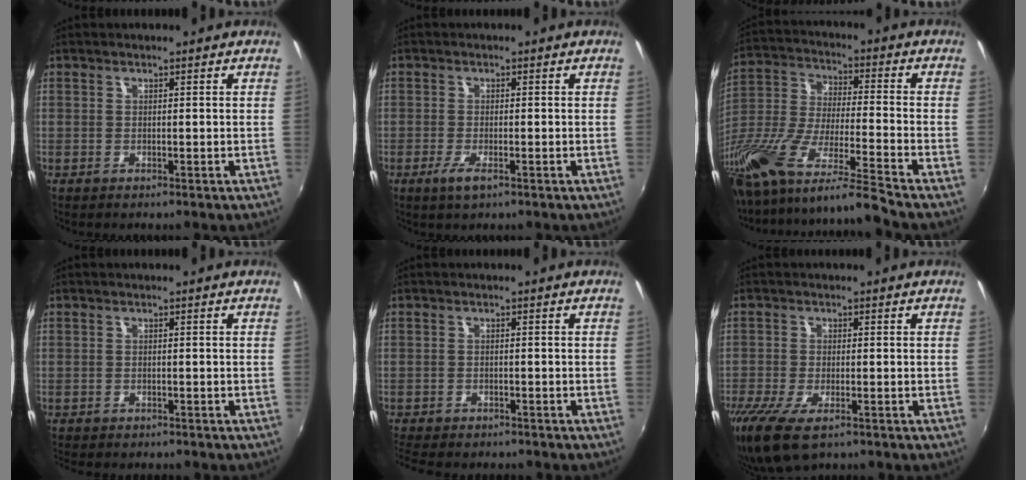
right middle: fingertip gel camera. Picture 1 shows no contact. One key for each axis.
{"total": 3.0, "fx": -1.6, "fy": 0.7, "fz": 2.4, "tx": -0.052, "ty": -0.010, "tz": -0.030}
{"total": 20.9, "fx": -16.1, "fy": 0.0, "fz": 13.3, "tx": -0.240, "ty": -0.061, "tz": -0.299}
{"total": 3.1, "fx": -2.8, "fy": 0.9, "fz": 1.0, "tx": -0.029, "ty": -0.018, "tz": -0.043}
{"total": 7.7, "fx": -6.8, "fy": 1.9, "fz": 2.9, "tx": -0.077, "ty": -0.027, "tz": -0.109}
{"total": 7.9, "fx": -5.2, "fy": 2.8, "fz": 5.2, "tx": -0.122, "ty": -0.033, "tz": -0.094}